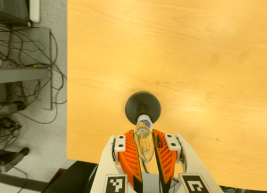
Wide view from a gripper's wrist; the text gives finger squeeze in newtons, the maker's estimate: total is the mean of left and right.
{"total": 20.0, "left": 22.7, "right": 17.3}